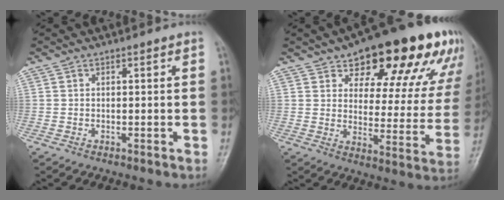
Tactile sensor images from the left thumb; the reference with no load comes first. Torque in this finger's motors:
{"motor_torque": [1.31, 1.40, 1.43, -1.34, 0.18]}